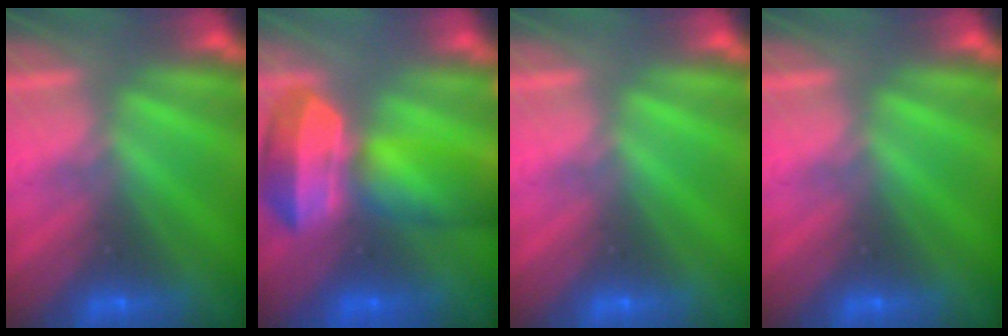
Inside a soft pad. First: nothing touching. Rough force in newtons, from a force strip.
{"total": 5.8}
{"total": 0.0}
{"total": 0.0}